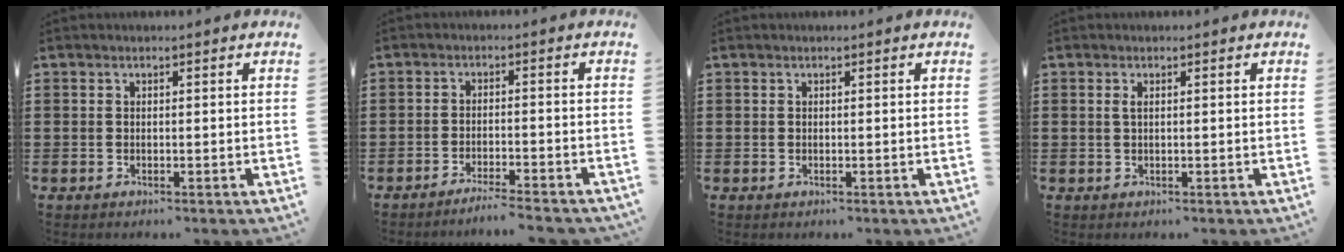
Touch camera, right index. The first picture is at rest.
{"total": 3.0, "force": [-2.9, -0.3, 0.8], "torque": [-0.016, 0.000, -0.060]}
{"total": 0.0}
{"total": 0.9, "force": [0.2, 0.2, 0.8], "torque": [-0.017, 0.002, 0.003]}